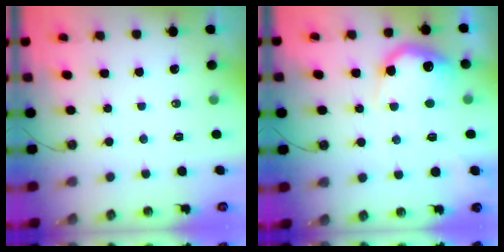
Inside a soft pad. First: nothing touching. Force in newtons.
{"total": 16.1, "press": 16.1, "slide": 1.0}